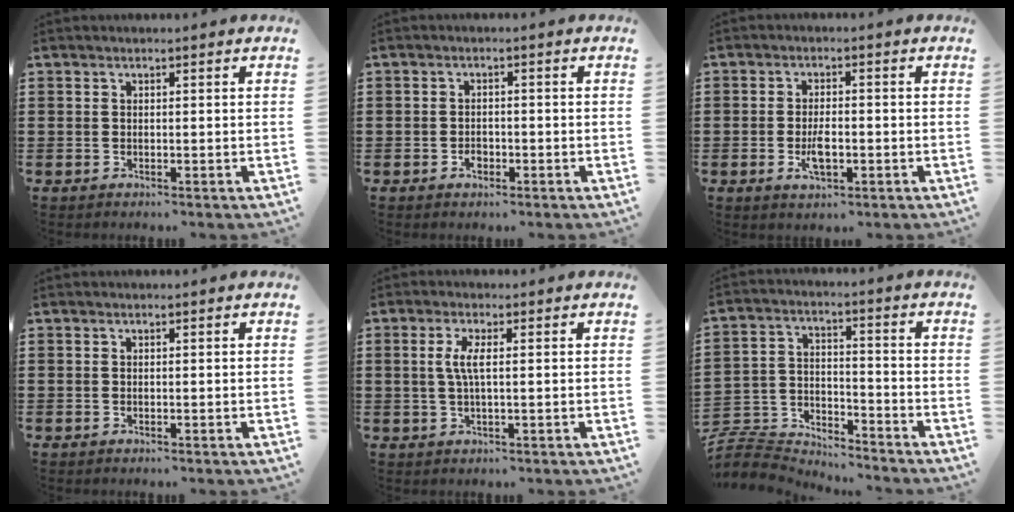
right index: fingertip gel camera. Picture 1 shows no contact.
{"total": 1.5, "force": [-0.8, 1.0, 0.9], "torque": [-0.019, -0.002, -0.015]}
{"total": 3.7, "force": [-1.1, 1.5, 3.2], "torque": [-0.063, 0.002, -0.020]}
{"total": 0.0}
{"total": 3.3, "force": [0.1, 0.4, 3.3], "torque": [-0.077, -0.008, -0.006]}
{"total": 5.7, "force": [-5.5, 1.5, 0.5], "torque": [-0.026, 0.002, -0.117]}